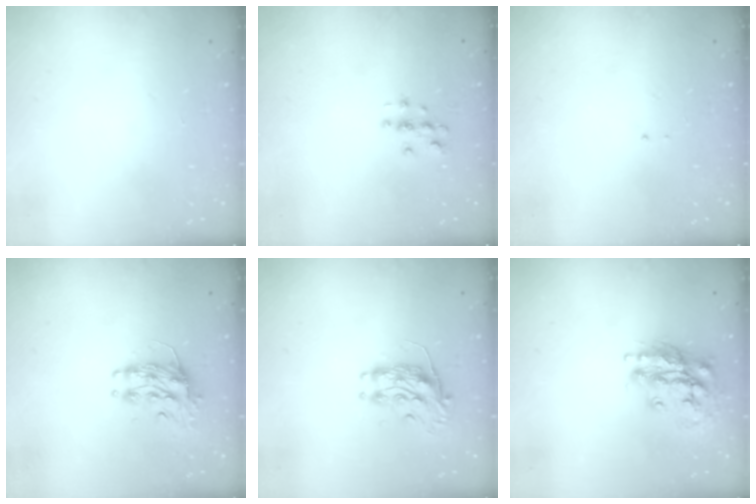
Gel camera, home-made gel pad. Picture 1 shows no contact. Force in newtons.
{"total": 2.9, "press": 2.9, "slide": 0.3}
{"total": 0.7, "press": 0.7, "slide": 0.1}
{"total": 10.4, "press": 10.3, "slide": 0.8}
{"total": 8.8, "press": 8.8, "slide": 0.0}
{"total": 16.3, "press": 16.2, "slide": 1.1}